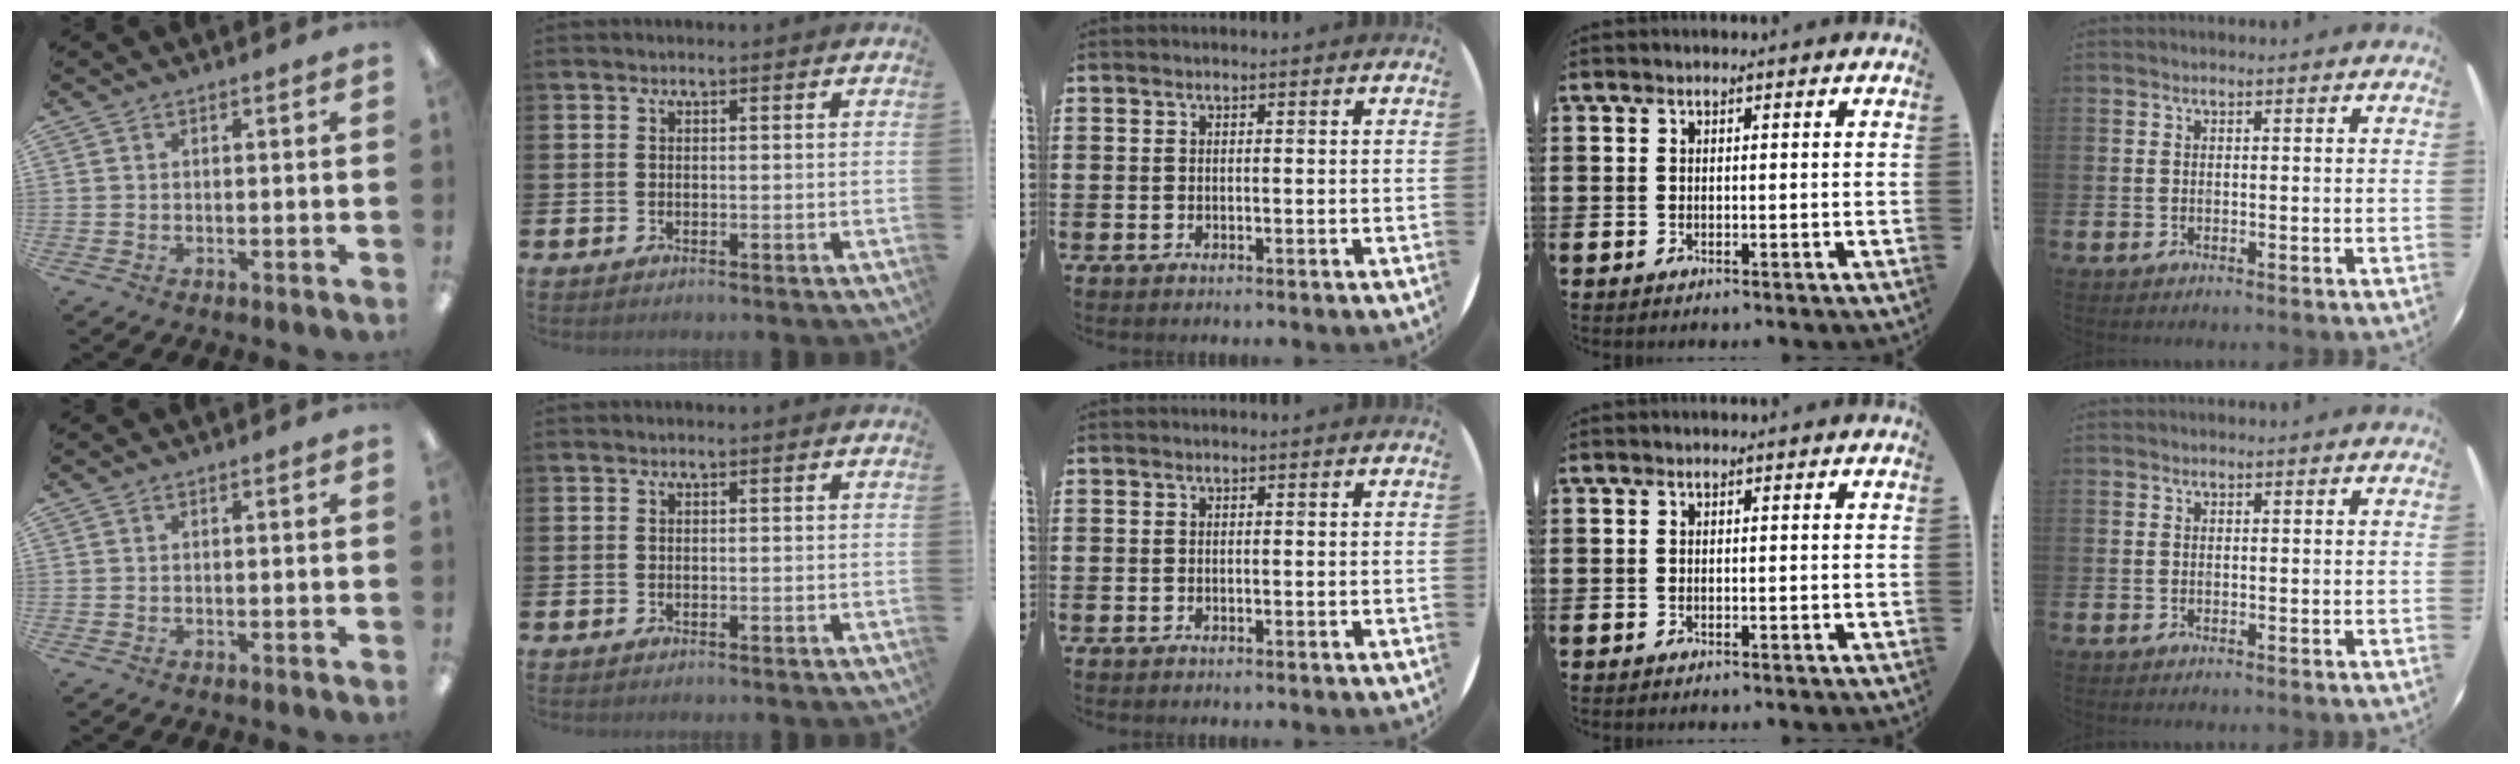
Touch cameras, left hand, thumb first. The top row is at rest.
{}